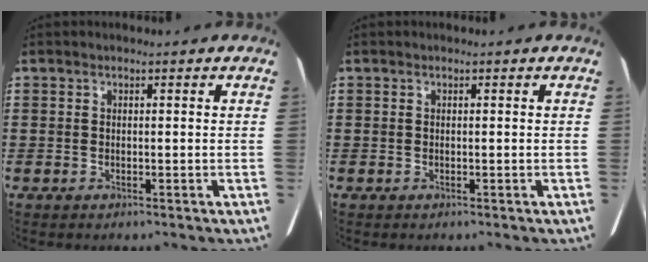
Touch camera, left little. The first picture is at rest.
{"total": 0.0}